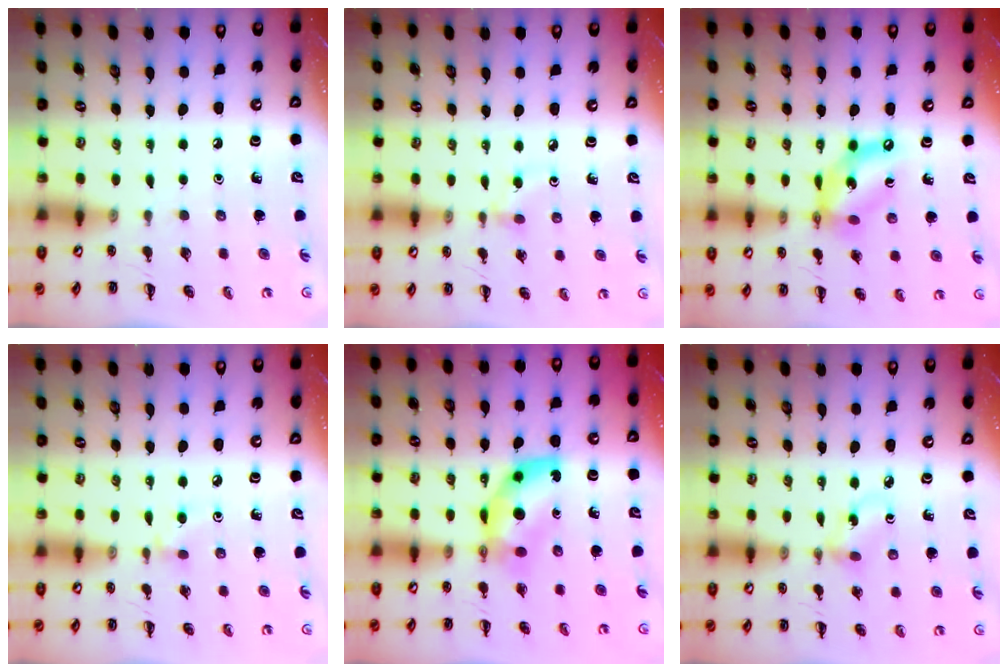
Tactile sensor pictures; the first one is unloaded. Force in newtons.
{"total": 3.4, "press": 3.1, "slide": 1.4}
{"total": 12.3, "press": 11.9, "slide": 3.3}
{"total": 3.8, "press": 3.5, "slide": 1.6}
{"total": 8.0, "press": 7.9, "slide": 1.2}
{"total": 2.8, "press": 2.8, "slide": 0.7}